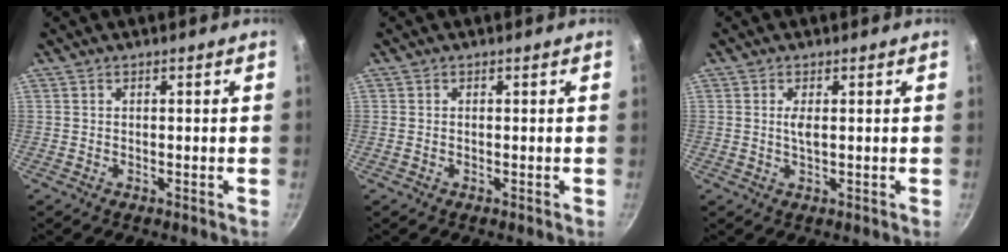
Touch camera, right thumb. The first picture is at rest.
{"total": 0.5, "force": [-0.1, 0.2, 0.5], "torque": [-0.011, 0.001, -0.003]}
{"total": 2.0, "force": [0.3, 0.6, 1.9], "torque": [-0.040, -0.002, 0.008]}